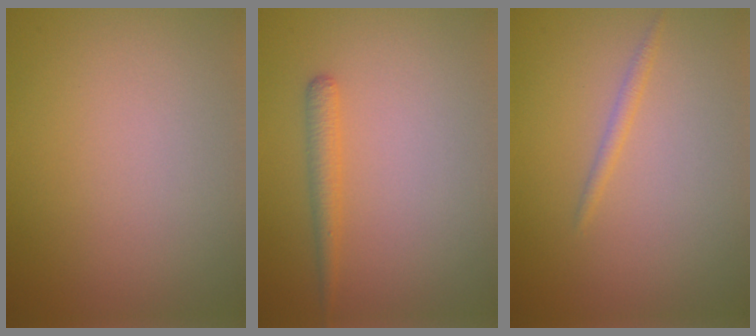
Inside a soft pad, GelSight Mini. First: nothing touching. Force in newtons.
{"total": 1.7, "press": 1.7, "slide": 0.1}
{"total": 0.5, "press": 0.5, "slide": 0.1}